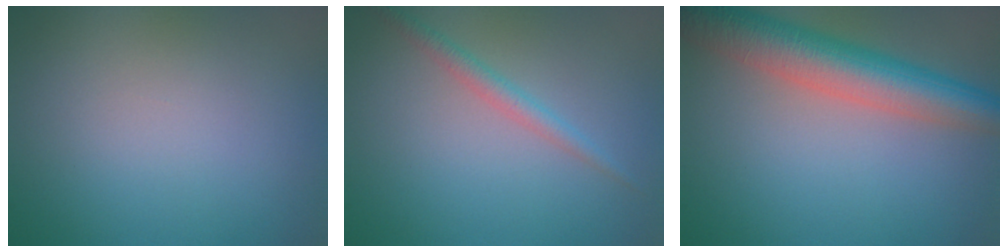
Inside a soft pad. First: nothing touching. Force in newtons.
{"total": 1.6, "press": 1.6, "slide": 0.0}
{"total": 7.0, "press": 7.0, "slide": 0.3}